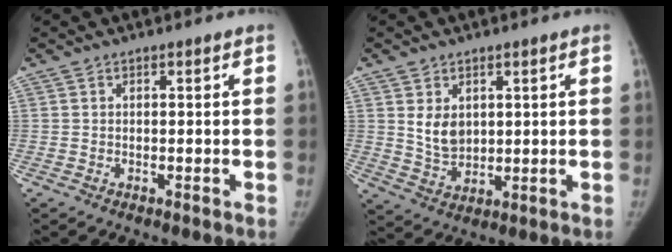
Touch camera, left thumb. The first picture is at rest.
{"total": 5.8, "force": [1.9, 4.1, 3.7], "torque": [-0.046, -0.022, 0.047]}